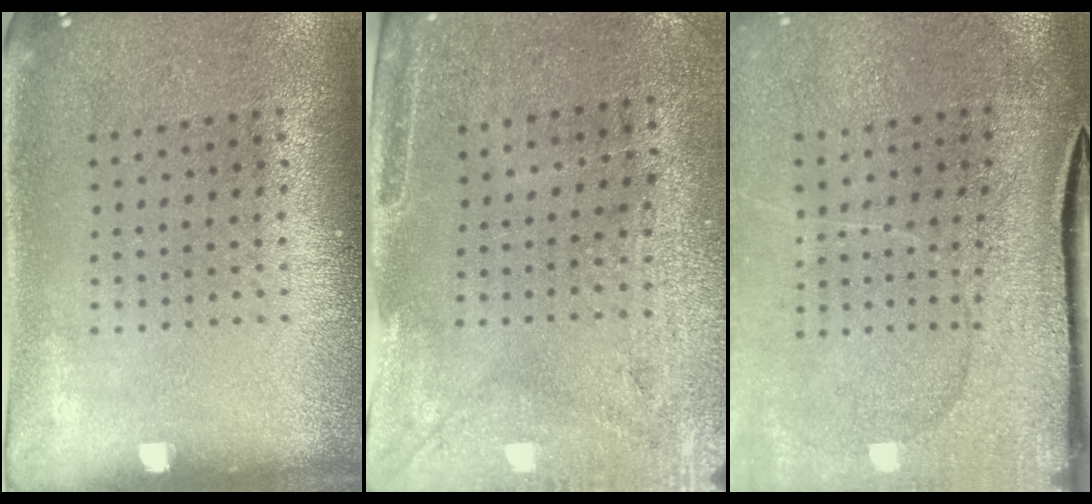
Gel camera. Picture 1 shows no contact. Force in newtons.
{"total": 2.9, "press": 2.5, "slide": 1.5}
{"total": 3.9, "press": 3.2, "slide": 2.3}